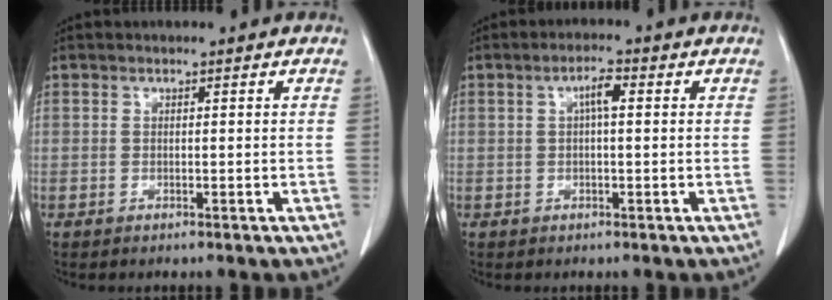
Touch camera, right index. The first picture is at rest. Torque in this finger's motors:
{"motor_torque": [0.41, -0.07, 0.08, 0.06]}